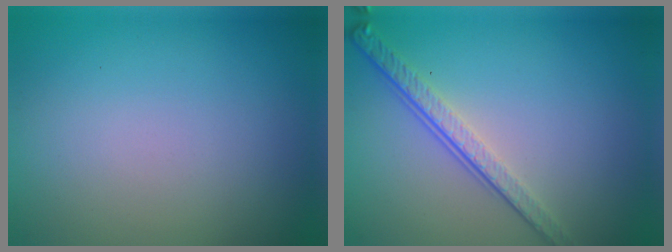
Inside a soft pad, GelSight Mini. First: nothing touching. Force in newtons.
{"total": 4.0, "press": 2.8, "slide": 2.8}